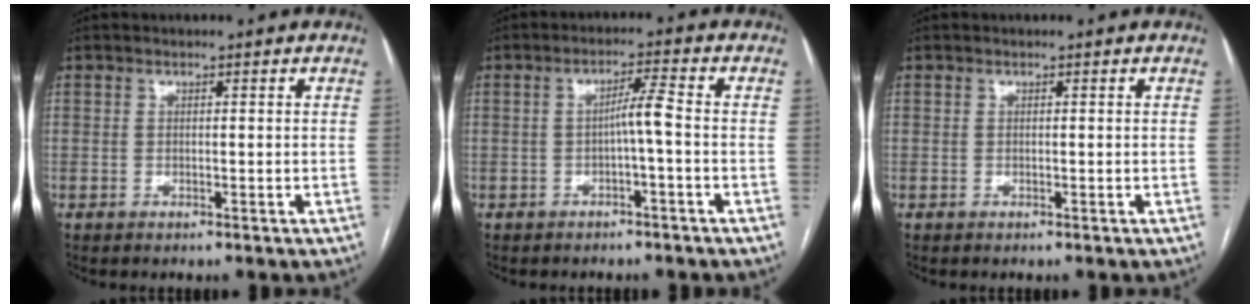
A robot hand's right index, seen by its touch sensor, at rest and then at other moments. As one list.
[{"total": 3.4, "force": [-0.8, -0.3, 3.3], "torque": [-0.057, 0.009, -0.012]}, {"total": 0.0}]